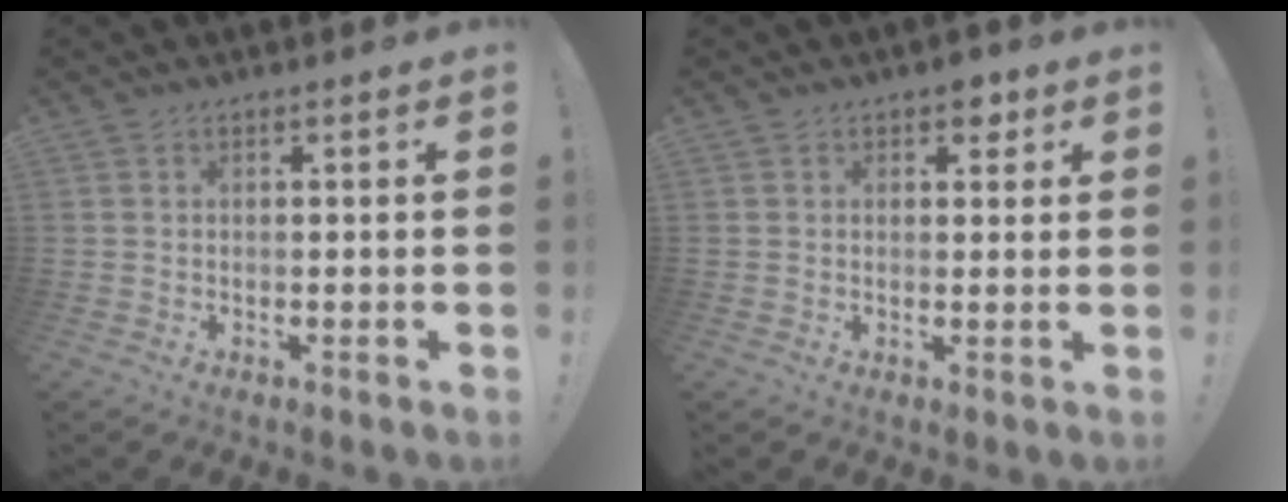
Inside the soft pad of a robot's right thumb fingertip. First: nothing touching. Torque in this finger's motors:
{"motor_torque": [-0.17, 0.11, 0.21, 0.22, -0.04]}